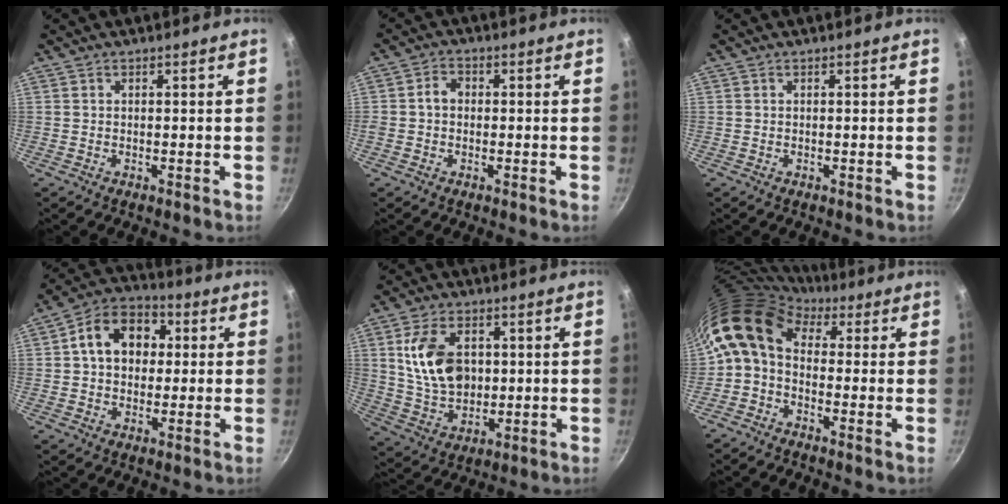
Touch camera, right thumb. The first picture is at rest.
{"total": 3.1, "force": [-0.1, 2.6, 1.8], "torque": [-0.018, 0.012, -0.007]}
{"total": 0.0}
{"total": 12.5, "force": [2.2, 9.4, 8.0], "torque": [-0.094, 0.023, 0.018]}
{"total": 13.2, "force": [2.4, 9.0, 9.4], "torque": [-0.151, -0.014, 0.052]}
{"total": 10.8, "force": [2.1, 7.7, 7.2], "torque": [-0.129, 0.028, 0.012]}